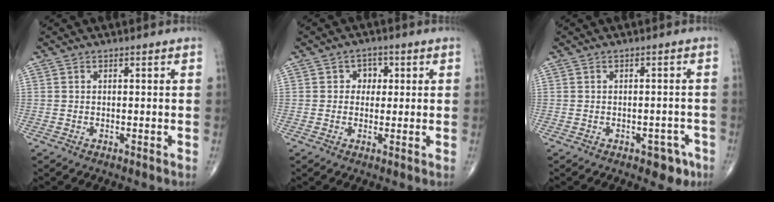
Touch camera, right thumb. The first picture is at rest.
{"total": 3.3, "force": [0.6, 2.9, 1.5], "torque": [0.008, 0.005, 0.001]}
{"total": 4.0, "force": [-2.3, 2.3, 2.2], "torque": [-0.006, 0.016, -0.025]}